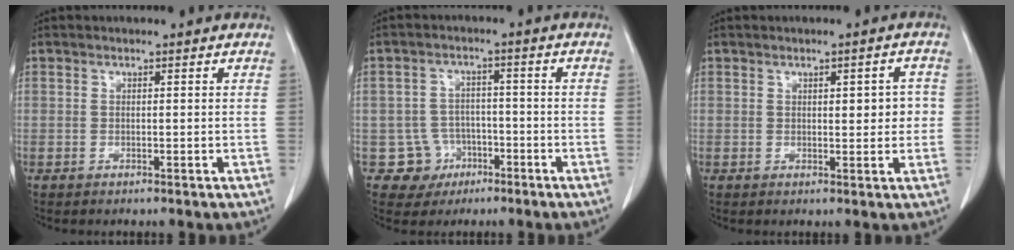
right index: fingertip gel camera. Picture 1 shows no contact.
{"total": 5.7, "force": [-2.3, 5.3, -0.2], "torque": [0.012, 0.014, -0.031]}
{"total": 4.0, "force": [0.6, 1.5, 3.6], "torque": [-0.042, 0.006, 0.009]}